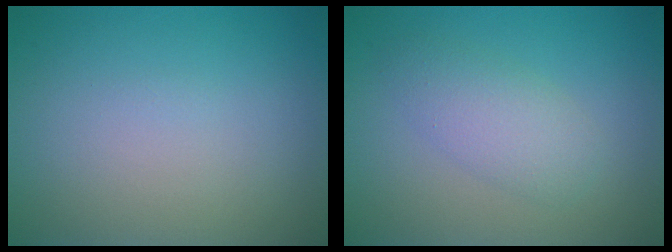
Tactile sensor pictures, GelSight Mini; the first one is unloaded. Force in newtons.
{"total": 3.0, "press": 3.0, "slide": 0.1}